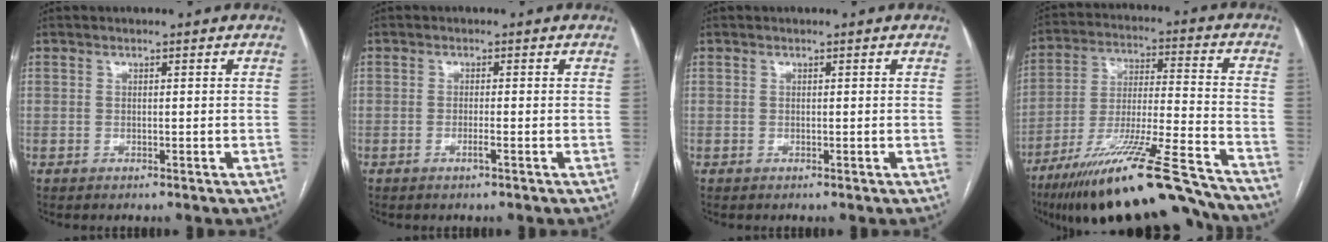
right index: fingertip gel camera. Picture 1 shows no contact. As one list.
[{"total": 1.2, "force": [-0.6, -0.1, 1.0], "torque": [-0.022, 0.000, -0.012]}, {"total": 0.0}, {"total": 24.3, "force": [-19.7, 1.6, 14.1], "torque": [-0.202, -0.013, -0.322]}]